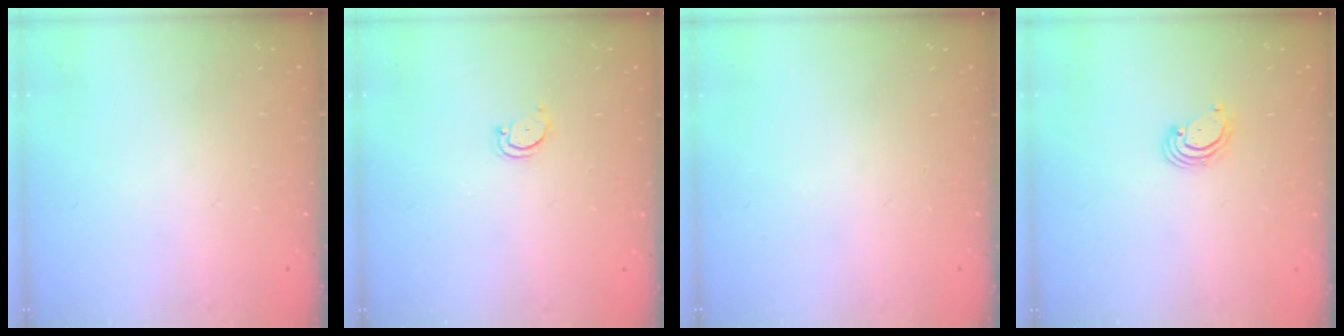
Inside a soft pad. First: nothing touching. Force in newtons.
{"total": 3.0, "press": 3.0, "slide": 0.2}
{"total": 0.0}
{"total": 2.7, "press": 2.6, "slide": 0.6}